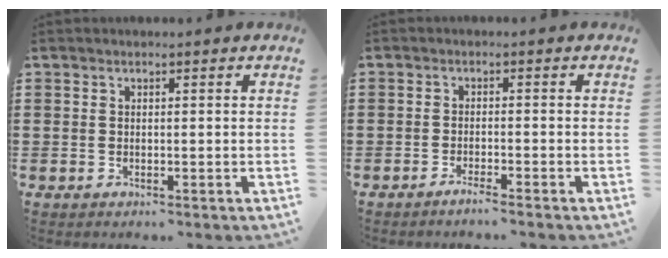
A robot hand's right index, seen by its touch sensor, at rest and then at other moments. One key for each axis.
{"total": 1.7, "fx": -1.5, "fy": -0.3, "fz": 0.7, "tx": -0.011, "ty": -0.002, "tz": -0.027}